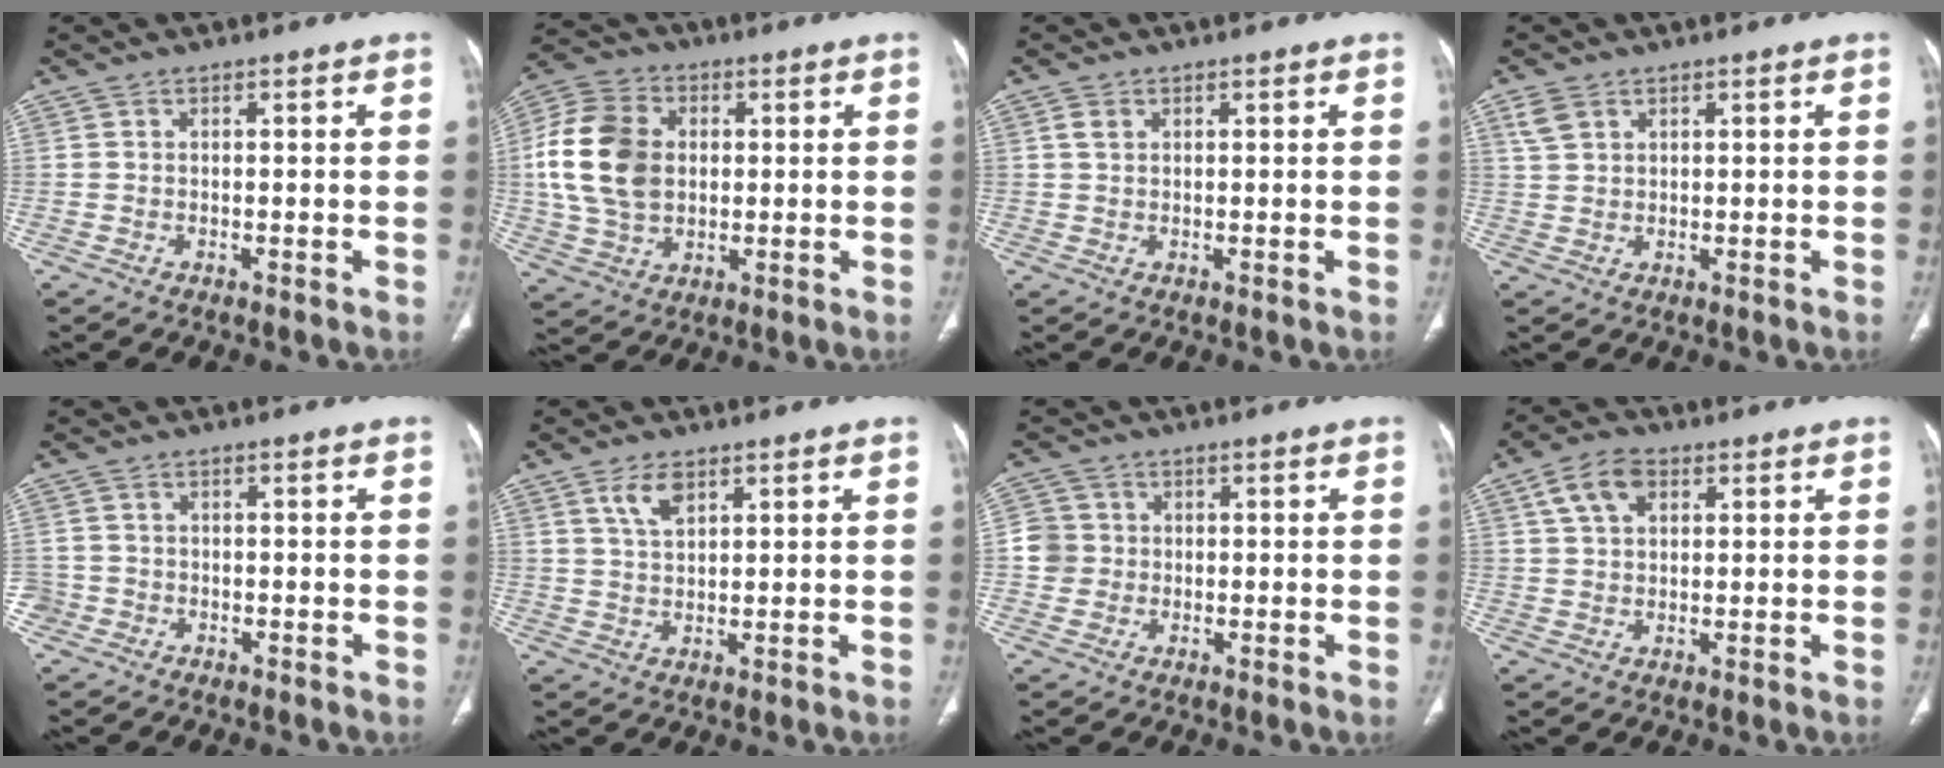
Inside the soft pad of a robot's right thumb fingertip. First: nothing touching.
{"total": 15.4, "force": [1.3, 11.4, 10.2], "torque": [-0.187, 0.010, 0.025]}
{"total": 1.7, "force": [0.7, 1.2, 0.9], "torque": [-0.019, 0.002, 0.016]}
{"total": 3.1, "force": [1.7, 2.1, 1.5], "torque": [-0.028, 0.001, 0.041]}
{"total": 2.9, "force": [-1.6, 2.4, -0.1], "torque": [0.004, 0.015, -0.033]}
{"total": 4.6, "force": [2.6, 2.3, 3.1], "torque": [-0.051, -0.010, 0.053]}
{"total": 4.4, "force": [-0.1, 4.3, 0.6], "torque": [0.016, 0.008, -0.007]}
{"total": 7.1, "force": [2.9, 4.6, 4.6], "torque": [-0.074, 0.004, 0.051]}